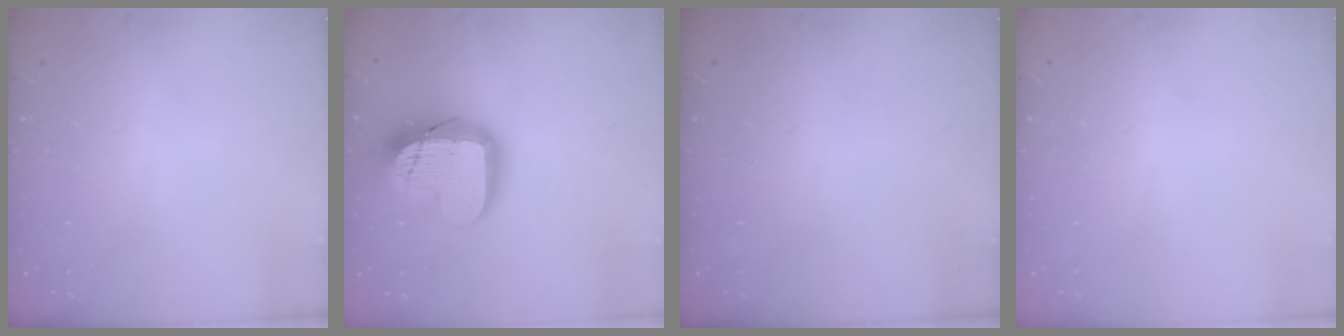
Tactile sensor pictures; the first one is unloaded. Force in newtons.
{"total": 20.6, "press": 20.6, "slide": 1.5}
{"total": 0.0}
{"total": 0.0}